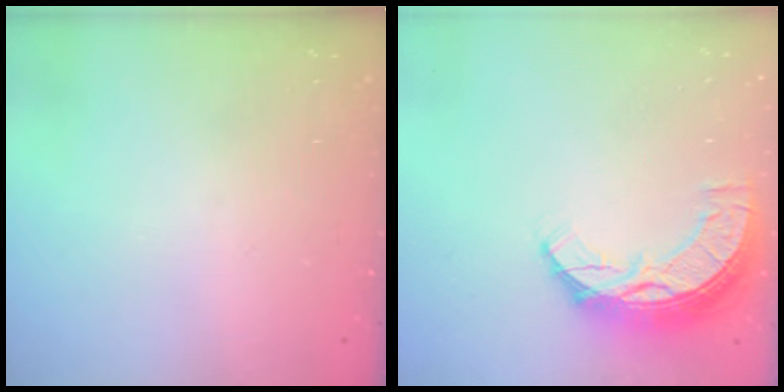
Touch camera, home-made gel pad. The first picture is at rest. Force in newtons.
{"total": 10.4, "press": 10.3, "slide": 0.9}